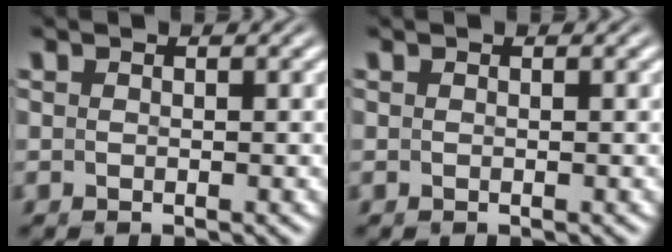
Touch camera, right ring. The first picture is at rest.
{"total": 0.0}